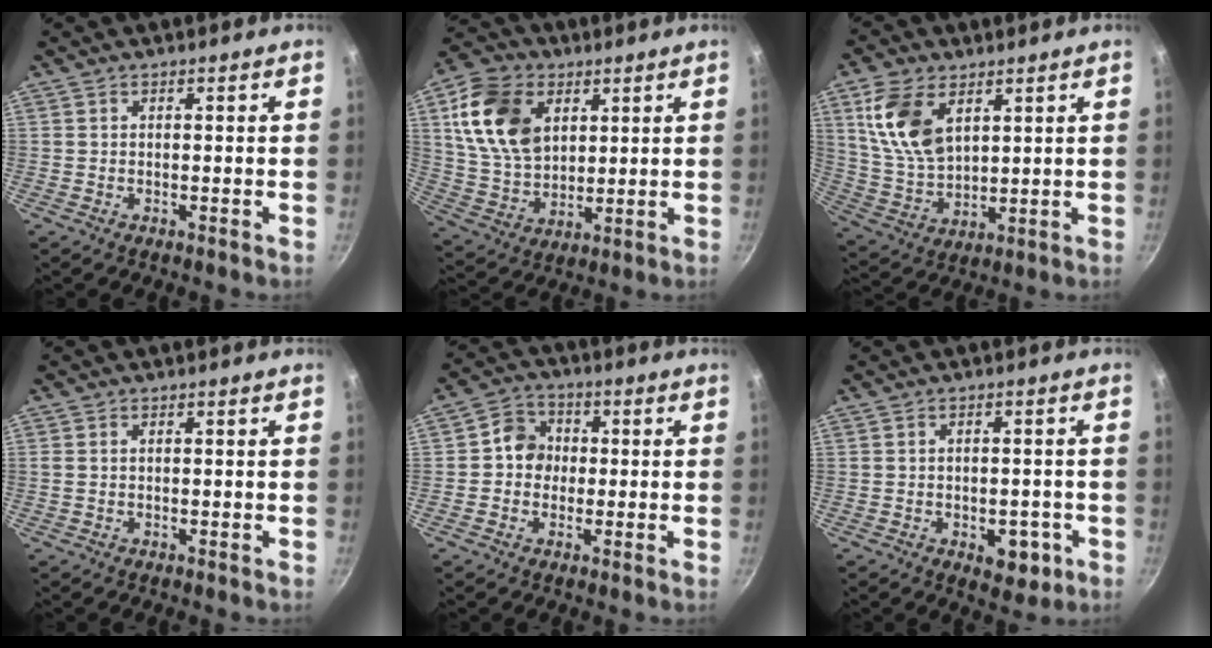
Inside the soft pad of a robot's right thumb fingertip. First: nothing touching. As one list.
[{"total": 16.3, "force": [5.3, 11.4, 10.5], "torque": [-0.174, -0.013, 0.103]}, {"total": 13.0, "force": [5.3, 7.7, 9.0], "torque": [-0.166, -0.024, 0.115]}, {"total": 0.9, "force": [0.2, 0.6, 0.7], "torque": [-0.015, 0.002, 0.001]}, {"total": 6.1, "force": [0.0, 5.5, 2.6], "torque": [-0.007, 0.013, -0.014]}, {"total": 6.6, "force": [-2.2, 4.0, 4.7], "torque": [-0.034, 0.008, -0.022]}]